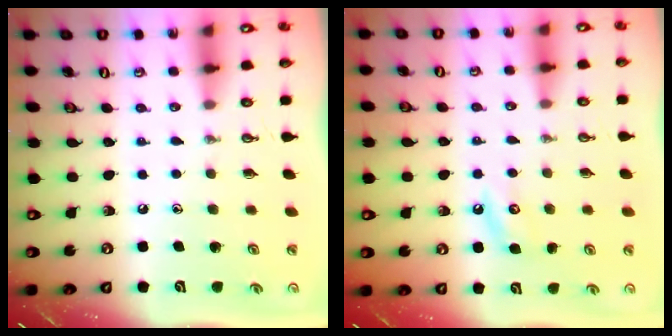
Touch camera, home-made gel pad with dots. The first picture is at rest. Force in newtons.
{"total": 4.7, "press": 4.7, "slide": 0.7}